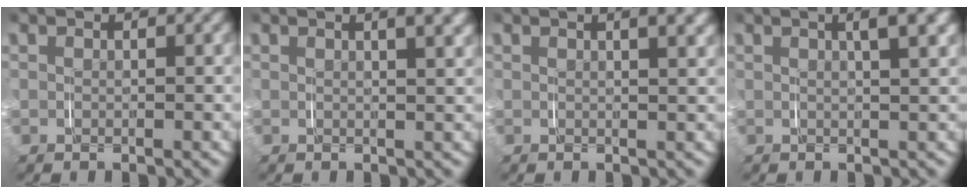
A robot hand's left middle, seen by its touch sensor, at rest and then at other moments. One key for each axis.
{"total": 2.7, "fx": 1.5, "fy": 0.2, "fz": 2.2, "tx": -0.024, "ty": 0.008, "tz": 0.022}
{"total": 2.4, "fx": 1.4, "fy": 0.1, "fz": 2.0, "tx": -0.021, "ty": 0.007, "tz": 0.020}
{"total": 3.6, "fx": 1.7, "fy": 0.6, "fz": 3.1, "tx": -0.039, "ty": 0.013, "tz": 0.023}